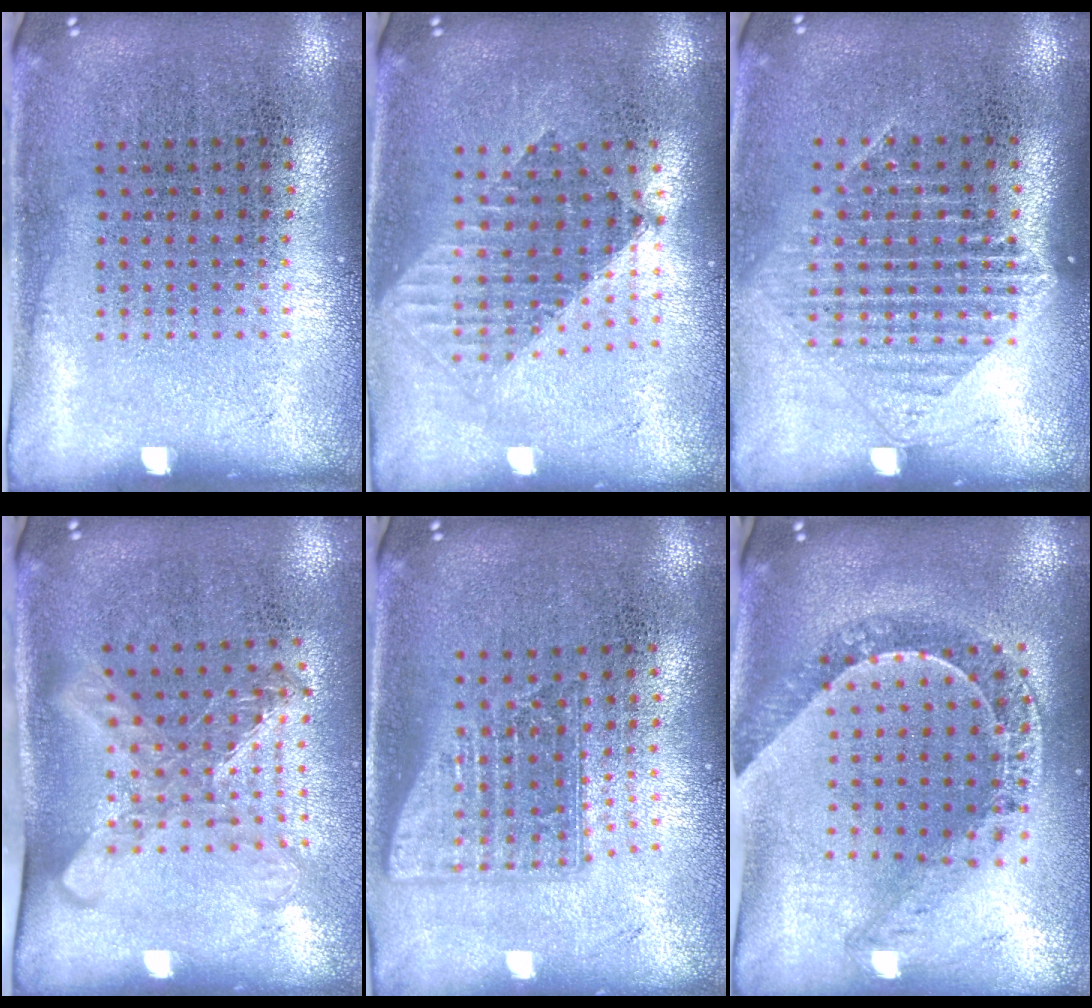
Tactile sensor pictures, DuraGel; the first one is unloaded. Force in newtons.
{"total": 1.5, "press": 1.3, "slide": 0.9}
{"total": 1.4, "press": 1.3, "slide": 0.7}
{"total": 1.6, "press": 1.3, "slide": 0.9}
{"total": 1.5, "press": 1.2, "slide": 0.9}
{"total": 1.2, "press": 1.1, "slide": 0.2}